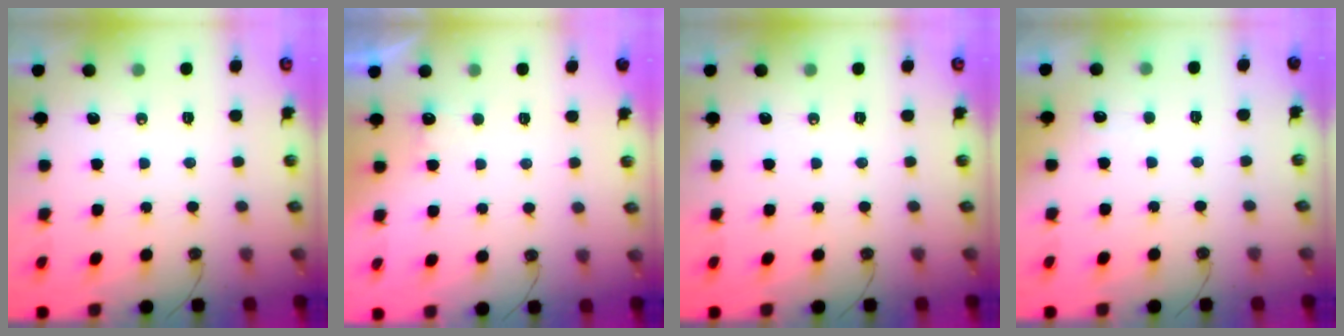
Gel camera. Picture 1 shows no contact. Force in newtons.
{"total": 1.0, "press": 0.7, "slide": 0.8}
{"total": 0.0}
{"total": 1.9, "press": 1.7, "slide": 0.9}